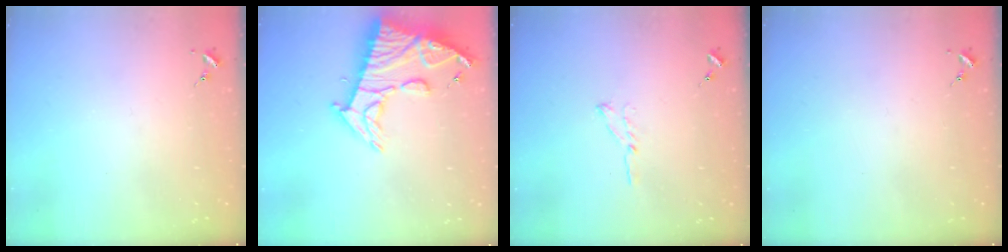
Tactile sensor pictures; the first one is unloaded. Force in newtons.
{"total": 17.7, "press": 17.6, "slide": 1.6}
{"total": 4.8, "press": 4.8, "slide": 0.4}
{"total": 0.0}